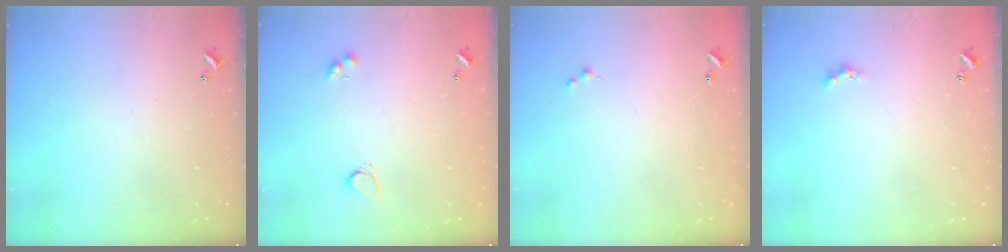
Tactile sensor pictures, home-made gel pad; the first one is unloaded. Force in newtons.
{"total": 2.6, "press": 2.6, "slide": 0.5}
{"total": 0.0}
{"total": 0.0}